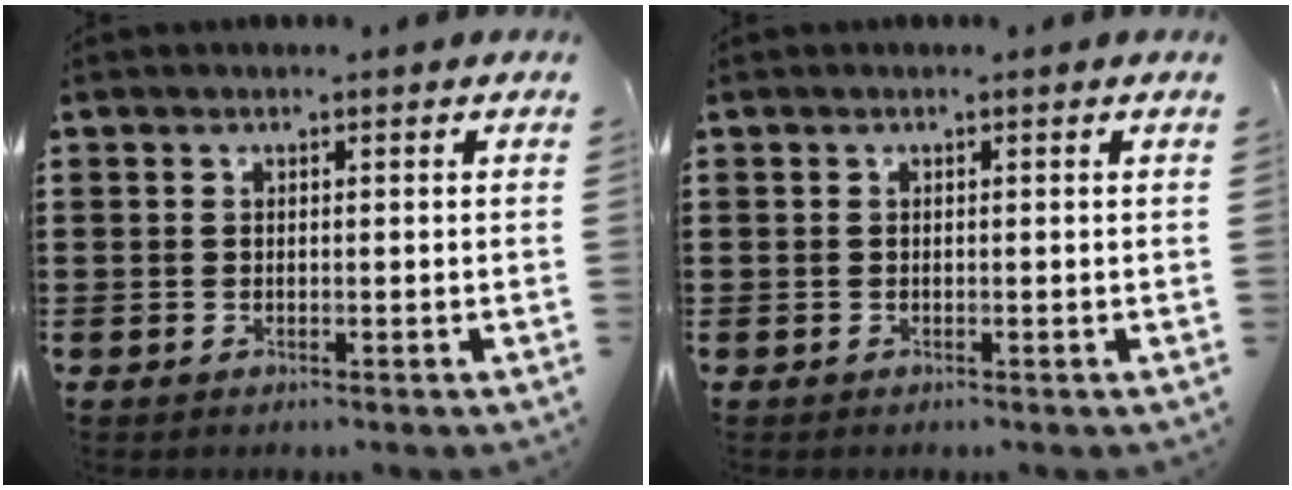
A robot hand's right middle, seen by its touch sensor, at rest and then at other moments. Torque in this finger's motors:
{"motor_torque": [-0.81, -1.07, 0.05, 0.01]}